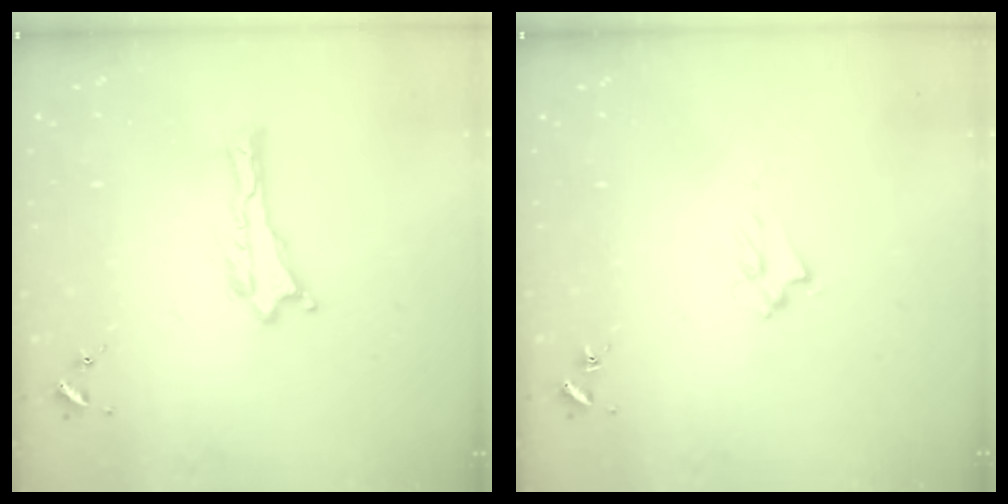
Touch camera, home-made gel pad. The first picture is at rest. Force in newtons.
{"total": 1.7, "press": 1.6, "slide": 0.3}